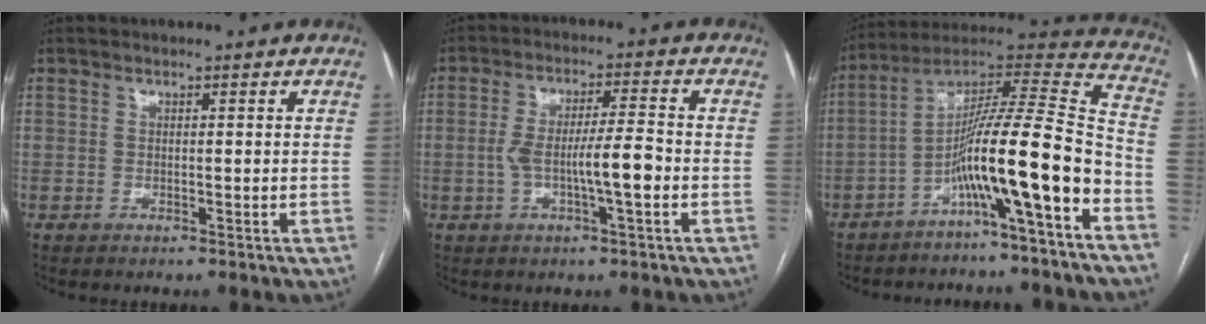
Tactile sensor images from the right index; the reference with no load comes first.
{"total": 7.5, "force": [-1.8, 0.6, 7.3], "torque": [-0.136, 0.012, -0.031]}
{"total": 16.7, "force": [-7.6, 0.1, 14.9], "torque": [-0.247, 0.028, -0.131]}